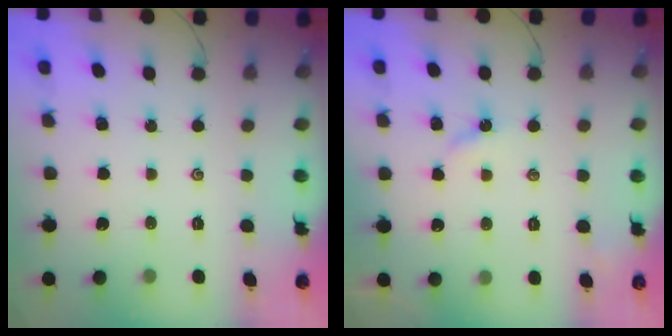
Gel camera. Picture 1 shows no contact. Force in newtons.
{"total": 2.7, "press": 2.7, "slide": 0.4}